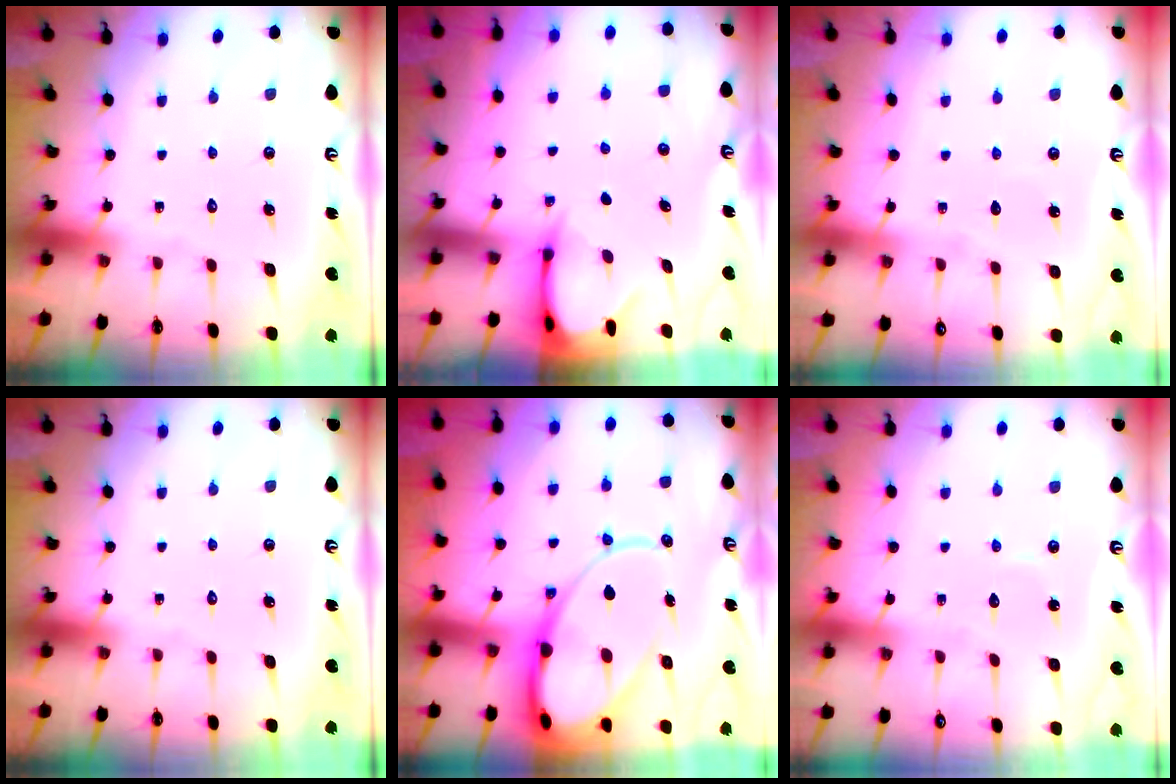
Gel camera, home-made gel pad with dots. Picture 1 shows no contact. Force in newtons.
{"total": 3.5, "press": 3.4, "slide": 0.3}
{"total": 3.7, "press": 3.7, "slide": 0.5}
{"total": 0.0}
{"total": 19.3, "press": 19.2, "slide": 2.0}
{"total": 3.8, "press": 3.8, "slide": 0.2}